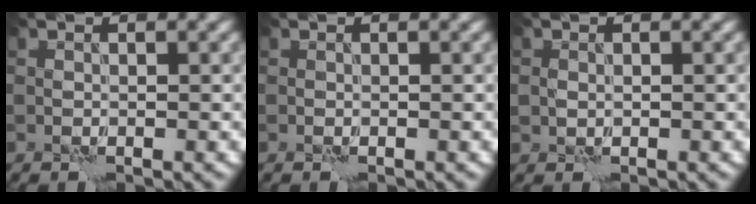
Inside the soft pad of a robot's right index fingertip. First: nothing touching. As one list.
[{"total": 0.0}, {"total": 0.7, "force": [0.2, 0.6, 0.1], "torque": [-0.001, -0.001, 0.002]}]